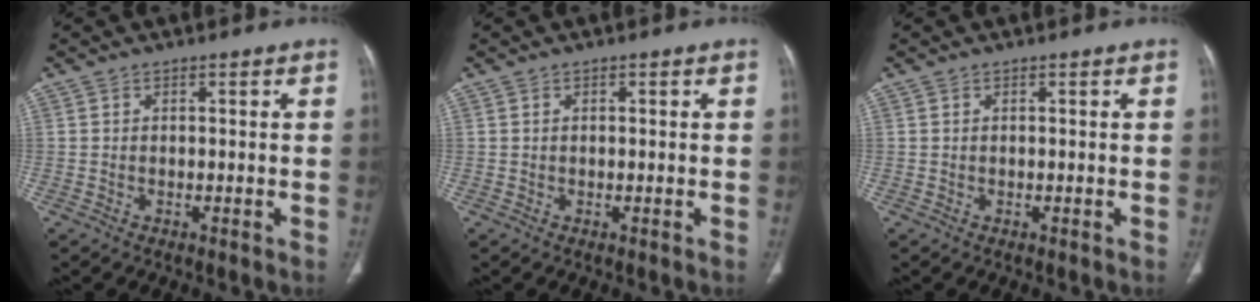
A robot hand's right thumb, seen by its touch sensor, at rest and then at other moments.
{"total": 0.0}
{"total": 0.0}